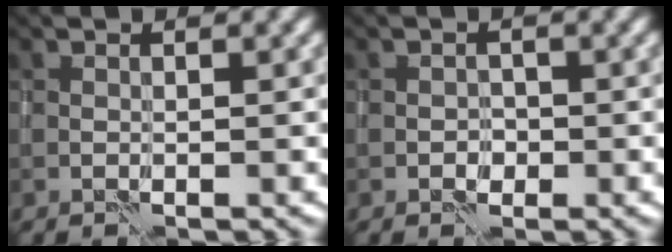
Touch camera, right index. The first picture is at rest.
{"total": 0.9, "force": [-0.5, 0.8, 0.3], "torque": [-0.003, -0.001, -0.008]}